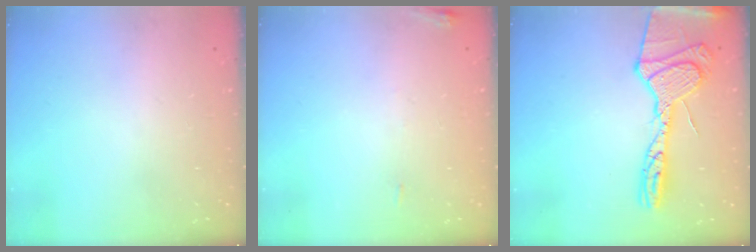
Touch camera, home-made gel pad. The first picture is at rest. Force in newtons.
{"total": 5.4, "press": 5.3, "slide": 1.0}
{"total": 18.3, "press": 18.2, "slide": 1.9}